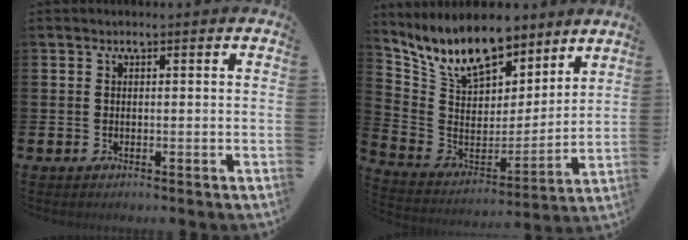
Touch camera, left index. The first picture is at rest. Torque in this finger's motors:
{"motor_torque": [1.80, -0.34, 1.05, 0.21]}